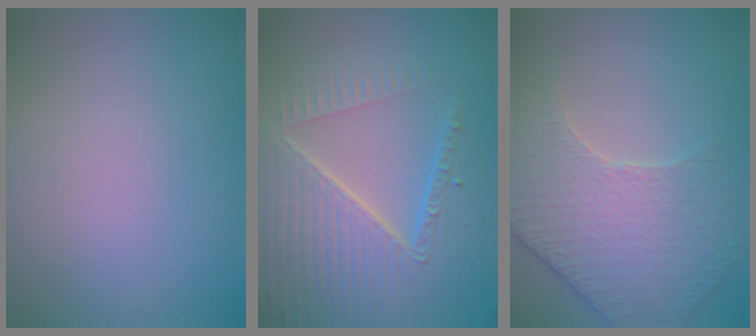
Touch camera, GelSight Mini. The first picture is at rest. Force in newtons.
{"total": 8.2, "press": 5.9, "slide": 5.6}
{"total": 4.3, "press": 4.2, "slide": 0.9}